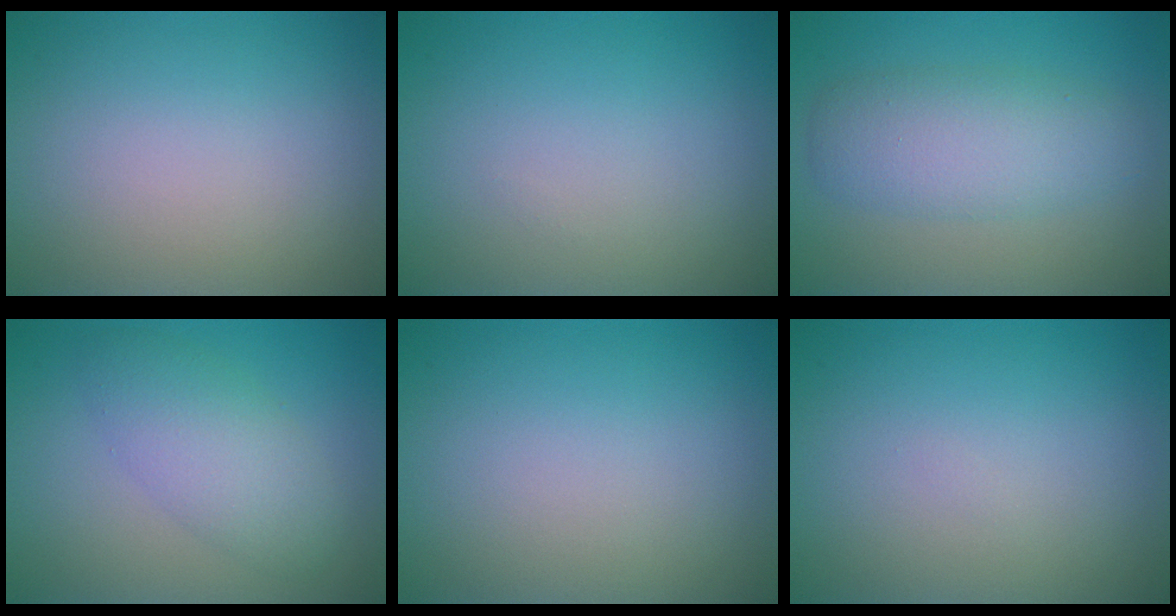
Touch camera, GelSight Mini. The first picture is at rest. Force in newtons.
{"total": 0.0}
{"total": 4.8, "press": 4.8, "slide": 0.1}
{"total": 4.1, "press": 4.1, "slide": 0.1}
{"total": 0.0}
{"total": 0.0}